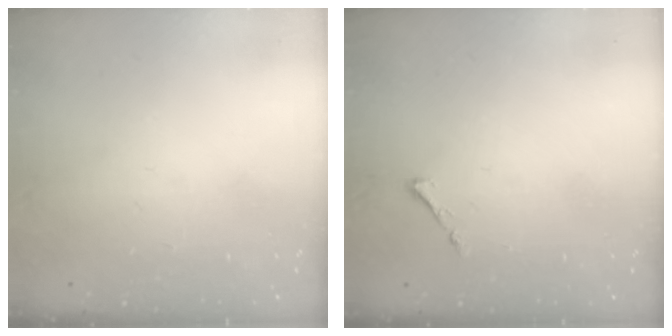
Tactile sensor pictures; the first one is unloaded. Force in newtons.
{"total": 3.3, "press": 3.3, "slide": 0.6}